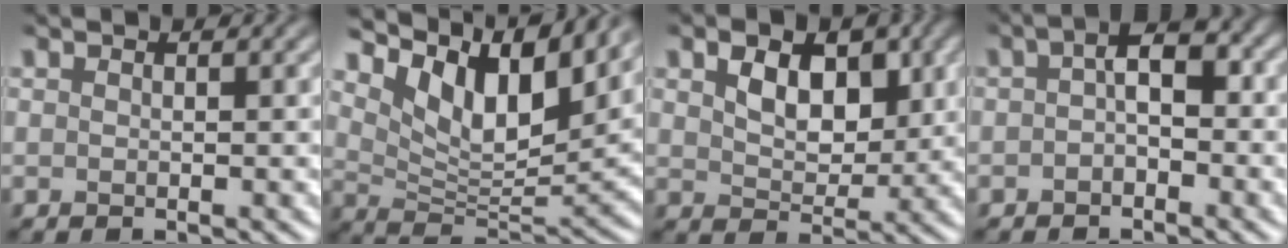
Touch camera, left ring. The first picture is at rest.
{"total": 9.5, "force": [5.4, 4.2, 6.5], "torque": [-0.114, 0.001, 0.099]}
{"total": 4.1, "force": [1.1, 2.9, 2.7], "torque": [-0.054, -0.003, 0.009]}
{"total": 3.0, "force": [-0.7, 1.5, 2.5], "torque": [-0.041, 0.011, -0.022]}